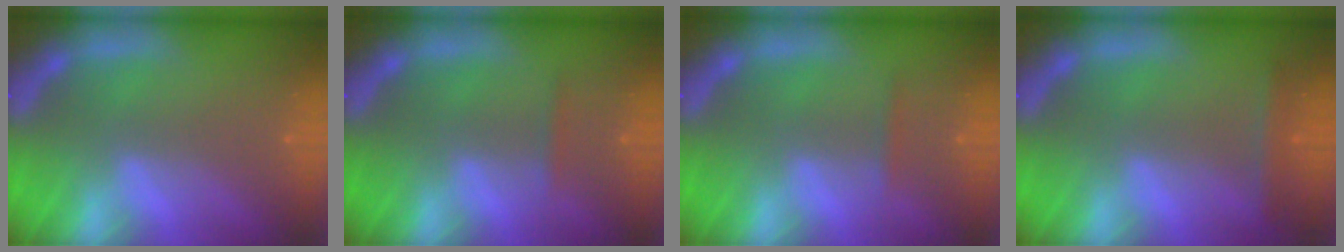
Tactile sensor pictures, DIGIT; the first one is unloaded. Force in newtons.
{"total": 0.9}
{"total": 0.9}
{"total": 1.9}